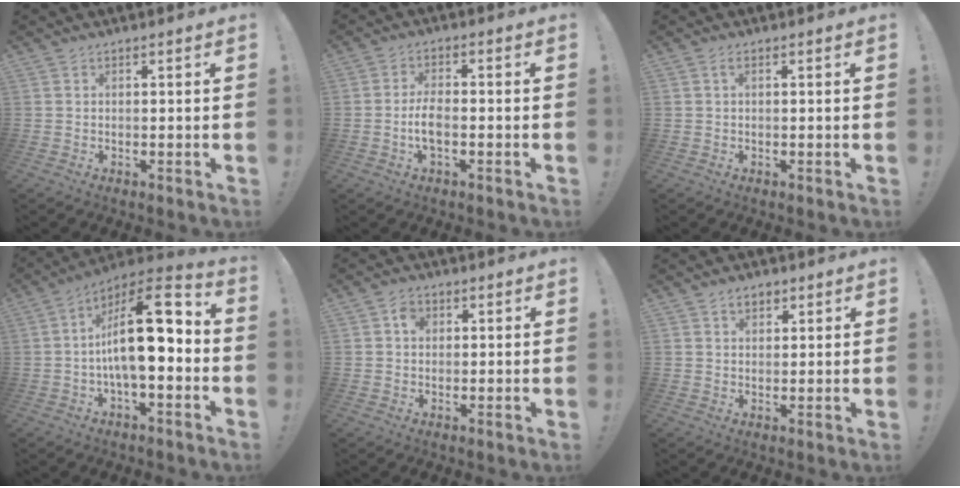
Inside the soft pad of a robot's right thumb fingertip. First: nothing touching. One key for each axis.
{"total": 5.7, "fx": -1.5, "fy": 2.2, "fz": 5.1, "tx": -0.106, "ty": -0.002, "tz": -0.027}
{"total": 1.0, "fx": 0.2, "fy": 0.0, "fz": 1.0, "tx": -0.016, "ty": 0.000, "tz": 0.001}
{"total": 19.1, "fx": -0.2, "fy": 7.6, "fz": 17.5, "tx": -0.277, "ty": 0.009, "tz": 0.001}
{"total": 2.9, "fx": 0.4, "fy": 2.4, "fz": 1.5, "tx": -0.014, "ty": 0.000, "tz": 0.004}
{"total": 3.3, "fx": 1.8, "fy": 2.2, "fz": 1.7, "tx": -0.024, "ty": -0.002, "tz": 0.031}